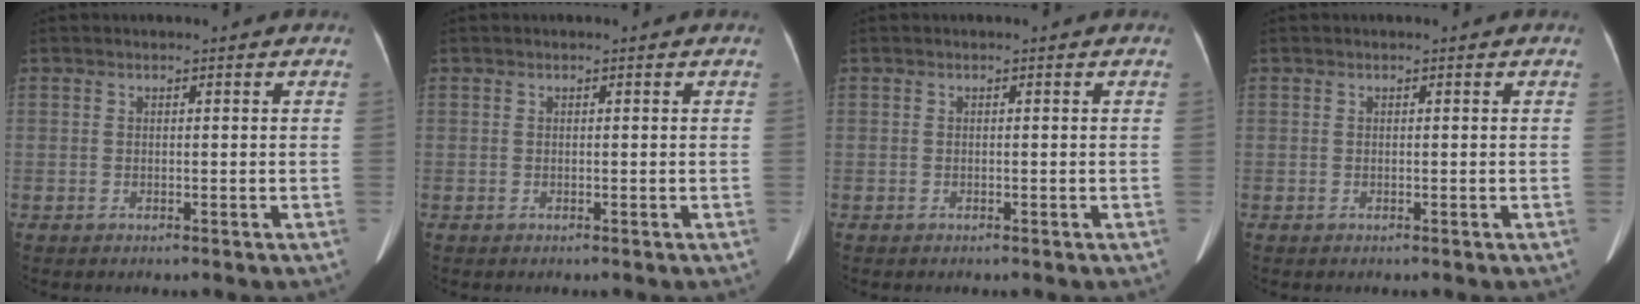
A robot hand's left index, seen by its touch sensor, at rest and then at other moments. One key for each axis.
{"total": 0.0}
{"total": 0.0}
{"total": 0.0}